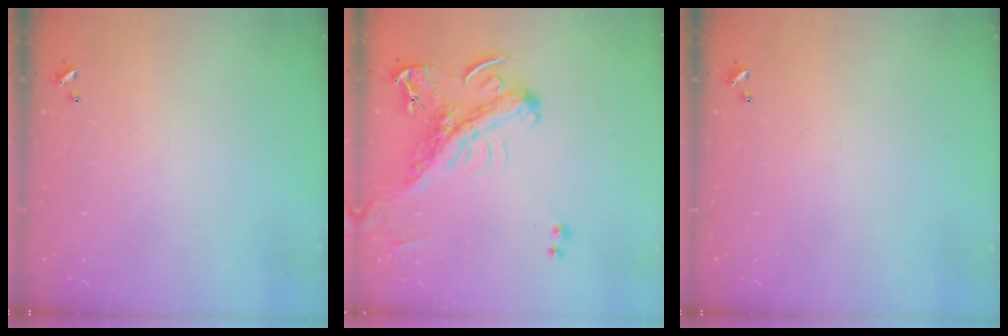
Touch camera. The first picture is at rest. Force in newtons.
{"total": 3.4, "press": 3.2, "slide": 1.1}
{"total": 0.0}